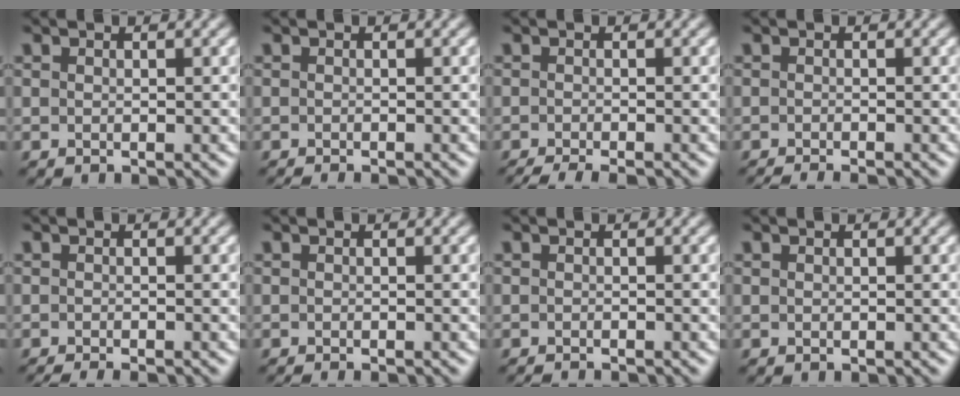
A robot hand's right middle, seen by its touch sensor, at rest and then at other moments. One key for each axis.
{"total": 1.3, "fx": -1.1, "fy": 0.3, "fz": 0.6, "tx": 0.002, "ty": -0.003, "tz": -0.015}
{"total": 3.1, "fx": -2.5, "fy": 0.5, "fz": 1.9, "tx": -0.025, "ty": -0.003, "tz": -0.045}
{"total": 1.9, "fx": -1.6, "fy": 0.3, "fz": 1.1, "tx": -0.009, "ty": -0.004, "tz": -0.027}
{"total": 2.0, "fx": -1.6, "fy": 0.3, "fz": 1.2, "tx": -0.010, "ty": -0.005, "tz": -0.028}
{"total": 1.0, "fx": -0.8, "fy": 0.2, "fz": 0.5, "tx": 0.001, "ty": -0.004, "tz": -0.013}
{"total": 1.3, "fx": -1.2, "fy": 0.2, "fz": 0.5, "tx": 0.004, "ty": -0.003, "tz": -0.018}
{"total": 0.0}